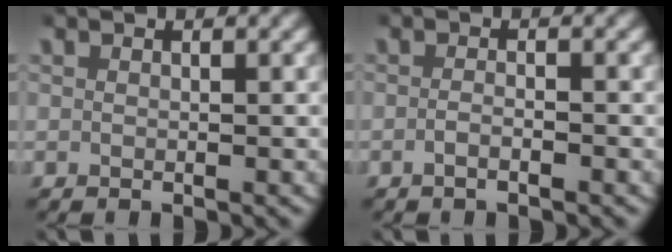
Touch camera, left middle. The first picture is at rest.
{"total": 1.2, "force": [-0.9, -0.1, 0.7], "torque": [-0.018, 0.000, -0.017]}